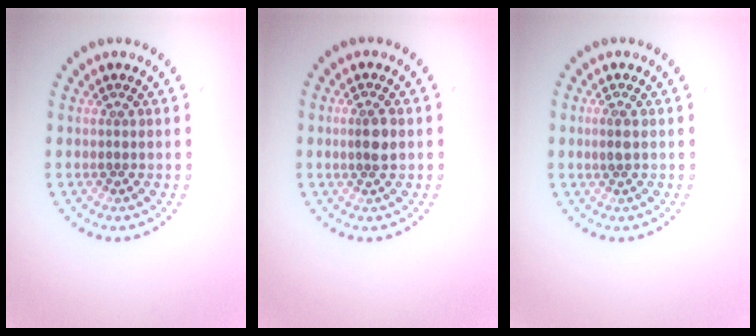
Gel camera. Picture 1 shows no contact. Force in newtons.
{"total": 2.0, "press": 1.8, "slide": 0.9}
{"total": 1.1, "press": 1.0, "slide": 0.5}